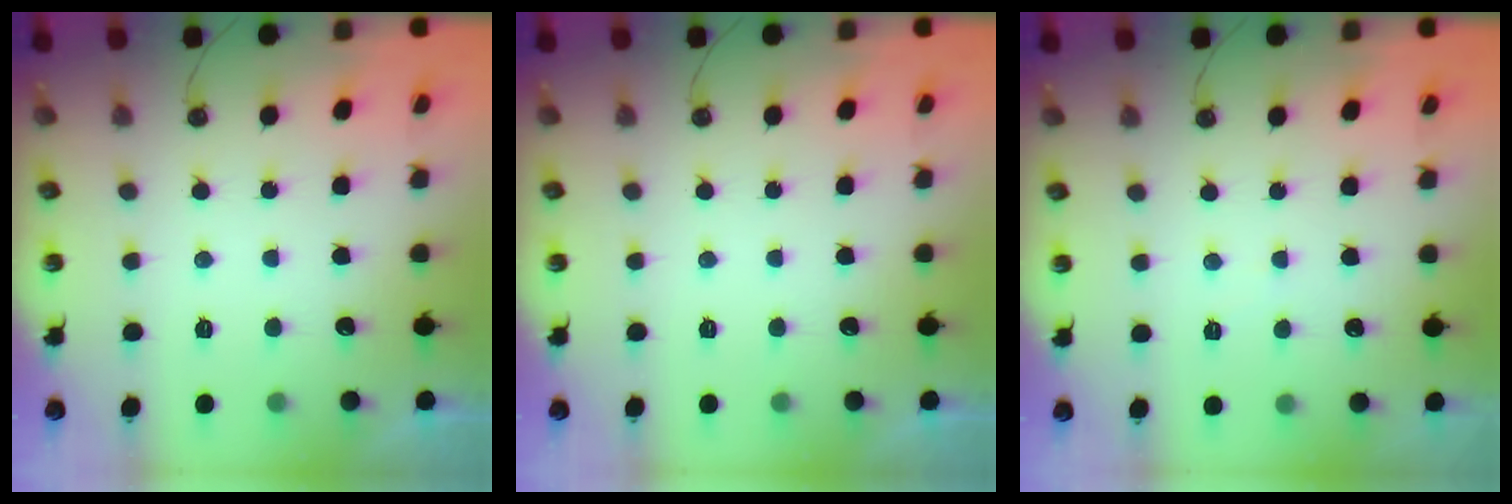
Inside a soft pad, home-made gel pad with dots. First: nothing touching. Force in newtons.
{"total": 0.0}
{"total": 1.9, "press": 1.9, "slide": 0.4}